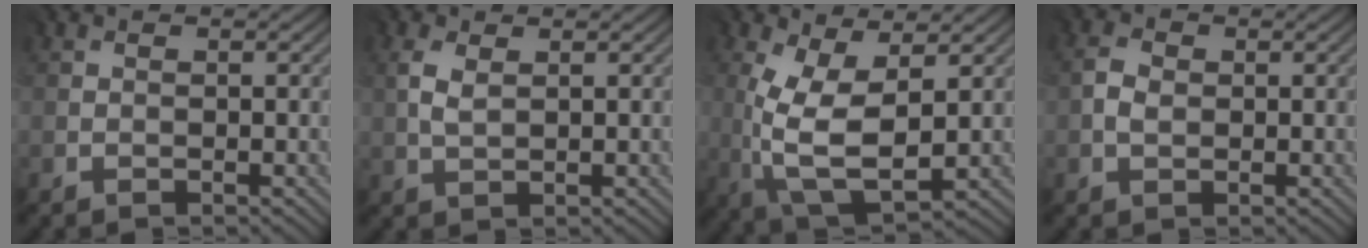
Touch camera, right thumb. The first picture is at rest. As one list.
[{"total": 1.6, "force": [0.9, 0.8, 1.1], "torque": [-0.037, 0.001, 0.021]}, {"total": 8.9, "force": [0.6, 3.9, 8.0], "torque": [-0.193, -0.002, 0.019]}, {"total": 1.6, "force": [-0.2, 1.4, 0.8], "torque": [-0.022, 0.000, -0.006]}]